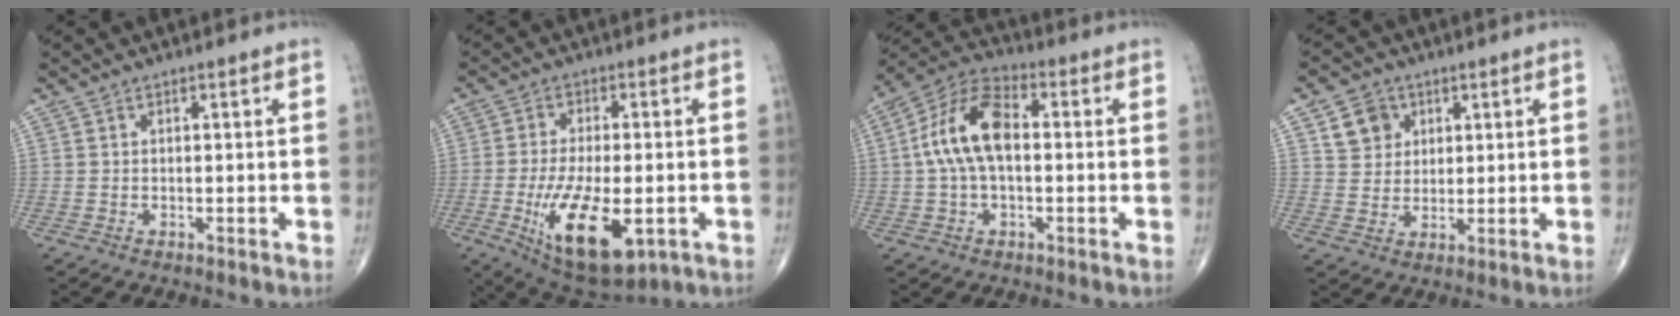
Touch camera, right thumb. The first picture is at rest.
{"total": 16.1, "force": [-4.7, 6.9, 13.7], "torque": [-0.234, -0.009, -0.062]}
{"total": 12.6, "force": [0.7, 6.8, 10.6], "torque": [-0.206, 0.034, 0.001]}
{"total": 6.4, "force": [2.7, 5.4, 2.0], "torque": [-0.007, -0.010, 0.047]}